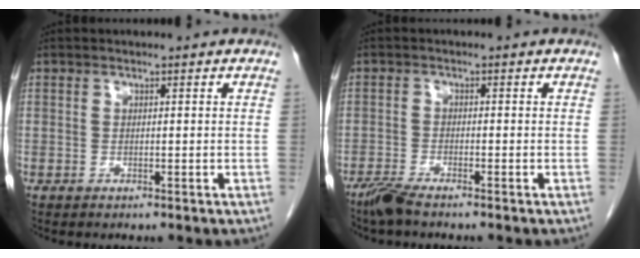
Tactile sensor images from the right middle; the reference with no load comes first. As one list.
[{"total": 2.9, "force": [-2.5, 0.1, 1.5], "torque": [-0.040, -0.008, -0.053]}]